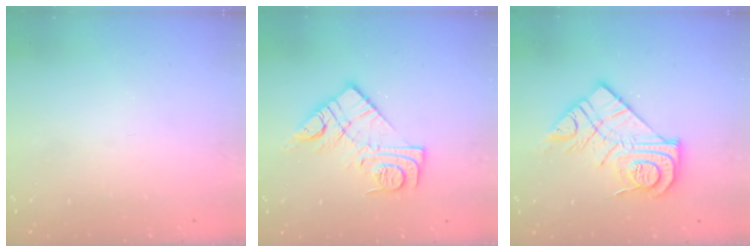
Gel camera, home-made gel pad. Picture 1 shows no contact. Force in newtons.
{"total": 13.8, "press": 13.7, "slide": 0.8}
{"total": 16.3, "press": 16.2, "slide": 1.1}